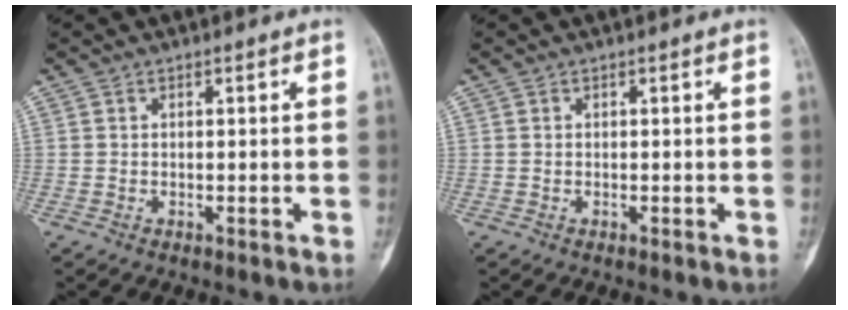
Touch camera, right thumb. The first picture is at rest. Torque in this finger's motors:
{"motor_torque": [0.03, 0.11, 0.15, 0.03, -0.03]}